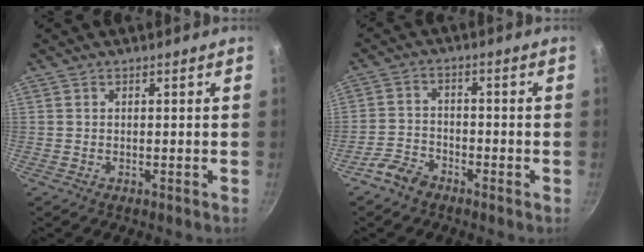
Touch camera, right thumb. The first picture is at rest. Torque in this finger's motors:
{"motor_torque": [0.88, 0.10, 0.36, -0.18, 0.08]}